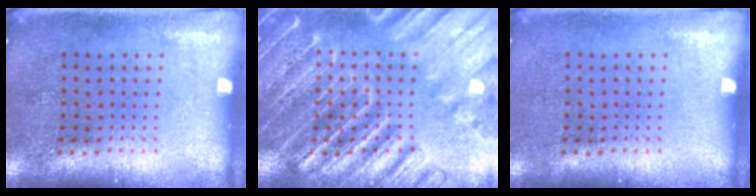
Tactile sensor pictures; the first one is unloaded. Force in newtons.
{"total": 4.1, "press": 4.0, "slide": 0.5}
{"total": 0.0}